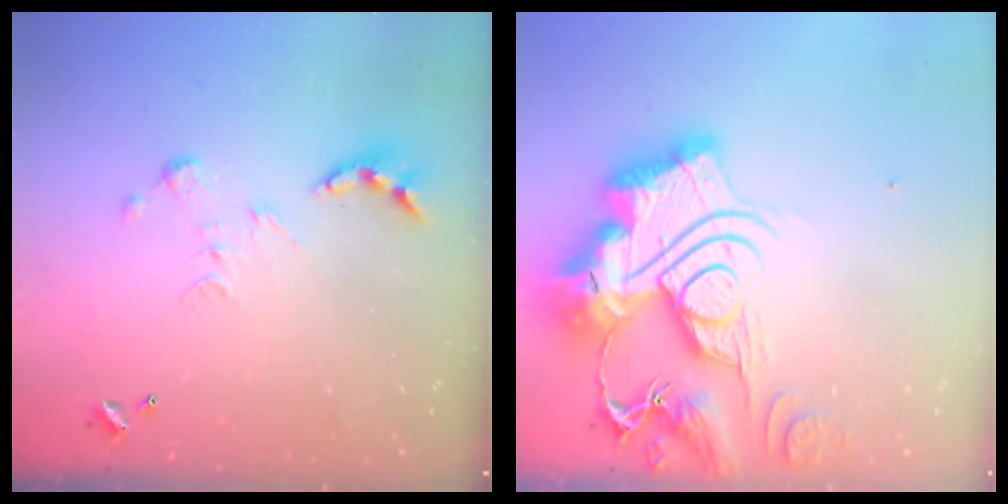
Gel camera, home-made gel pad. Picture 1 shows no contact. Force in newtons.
{"total": 0.6, "press": 0.6, "slide": 0.0}